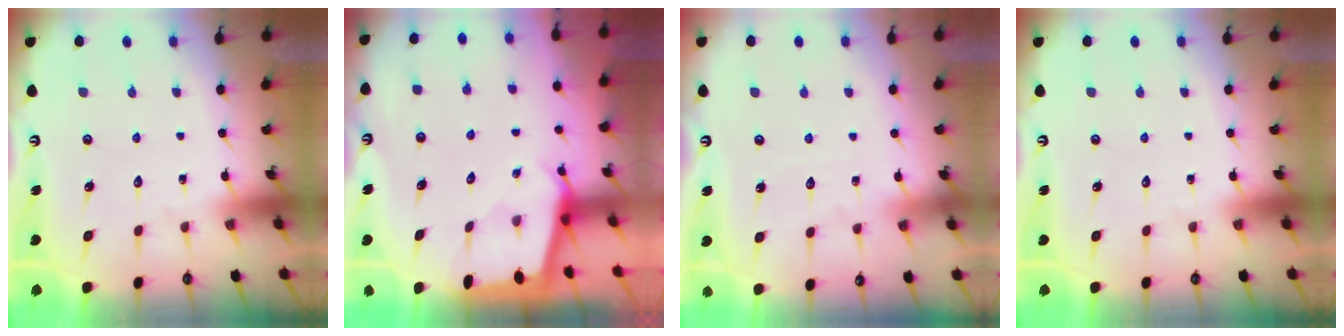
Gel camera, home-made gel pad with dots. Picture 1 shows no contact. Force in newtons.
{"total": 2.2, "press": 2.2, "slide": 0.3}
{"total": 5.2, "press": 5.2, "slide": 0.5}
{"total": 0.0}